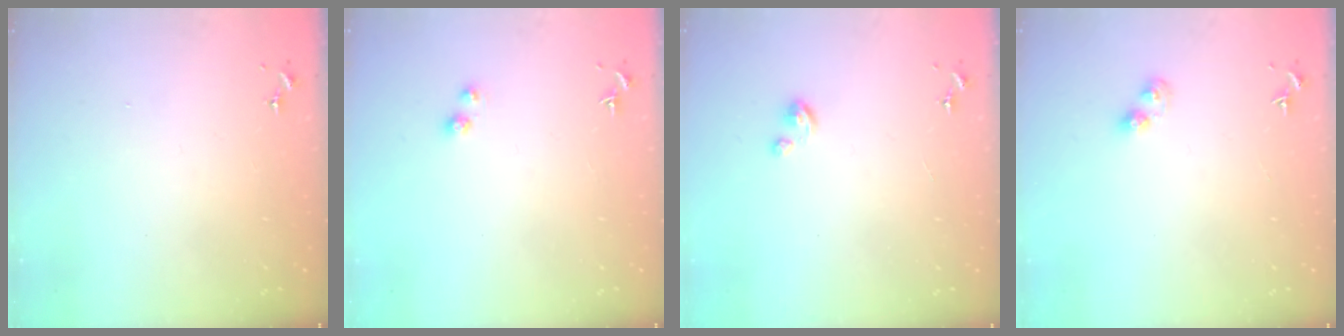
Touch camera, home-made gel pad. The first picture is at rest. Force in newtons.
{"total": 3.4, "press": 3.4, "slide": 0.5}
{"total": 2.9, "press": 2.9, "slide": 0.2}
{"total": 3.2, "press": 3.2, "slide": 0.5}